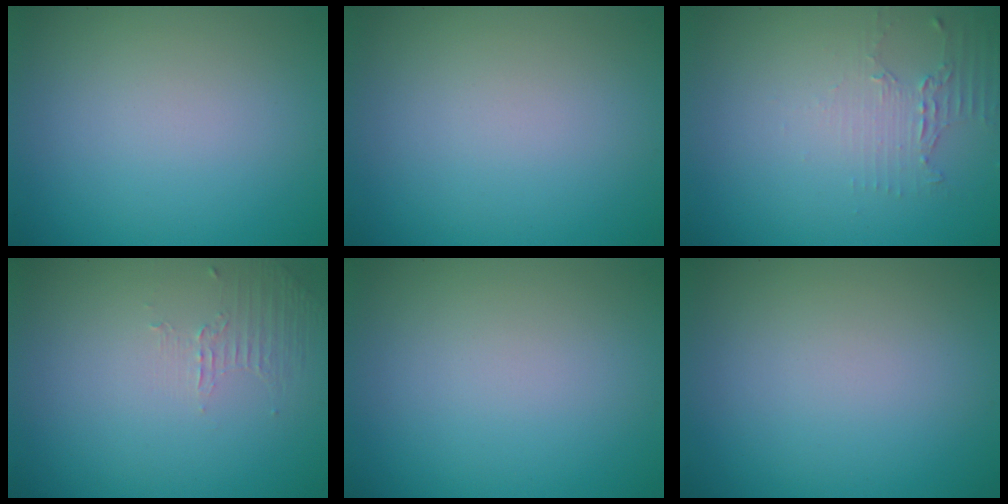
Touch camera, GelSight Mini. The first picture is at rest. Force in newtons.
{"total": 0.0}
{"total": 2.0, "press": 1.4, "slide": 1.4}
{"total": 1.1, "press": 0.2, "slide": 1.0}
{"total": 0.0}
{"total": 0.0}